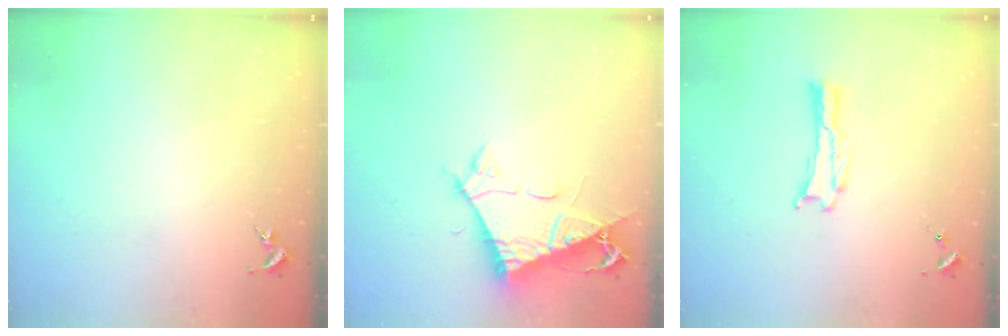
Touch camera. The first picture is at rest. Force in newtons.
{"total": 7.7, "press": 7.6, "slide": 1.1}
{"total": 0.0}